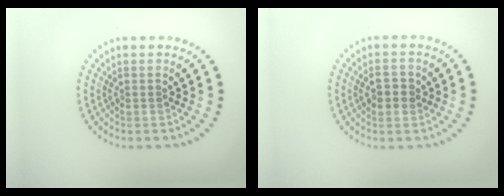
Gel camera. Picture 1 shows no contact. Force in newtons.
{"total": 2.2, "press": 2.2, "slide": 0.1}